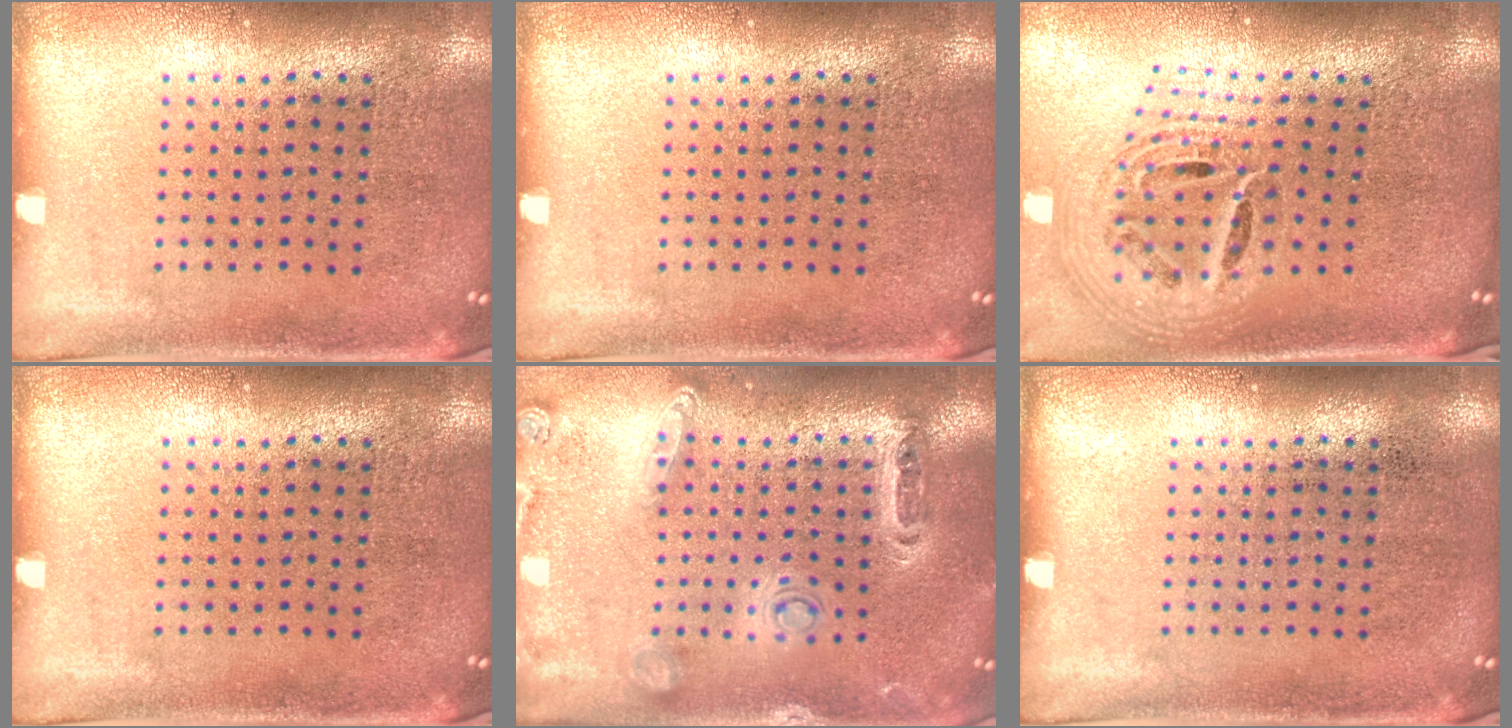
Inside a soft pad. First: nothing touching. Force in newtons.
{"total": 0.0}
{"total": 2.1, "press": 1.7, "slide": 1.4}
{"total": 0.0}
{"total": 1.5, "press": 1.4, "slide": 0.2}
{"total": 0.0}